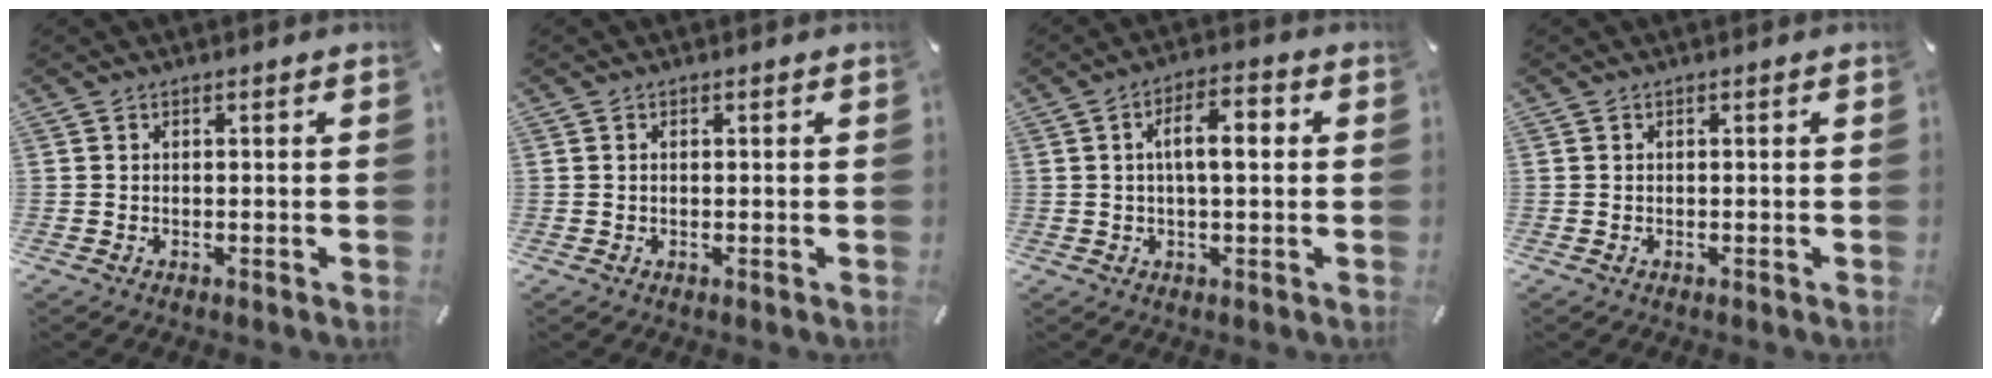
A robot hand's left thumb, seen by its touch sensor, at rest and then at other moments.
{"total": 0.5, "force": [0.0, 0.3, 0.5], "torque": [-0.010, 0.001, -0.001]}
{"total": 7.8, "force": [1.0, 3.0, 7.1], "torque": [-0.120, 0.009, 0.012]}
{"total": 0.0}